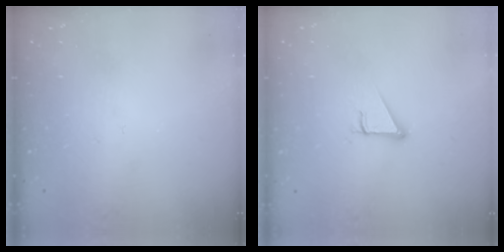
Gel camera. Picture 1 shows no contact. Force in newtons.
{"total": 3.0, "press": 3.0, "slide": 0.1}